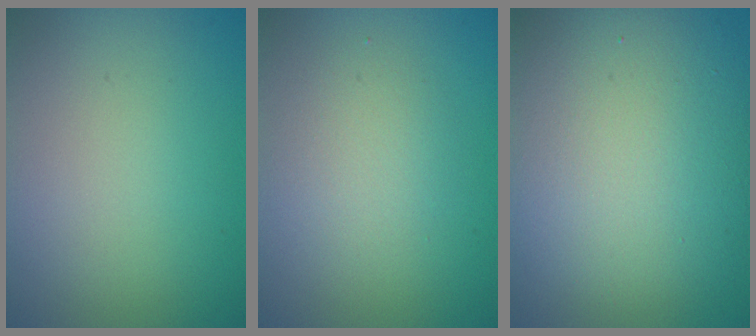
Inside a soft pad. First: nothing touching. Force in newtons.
{"total": 2.3, "press": 2.3, "slide": 0.2}
{"total": 13.9, "press": 13.9, "slide": 1.1}